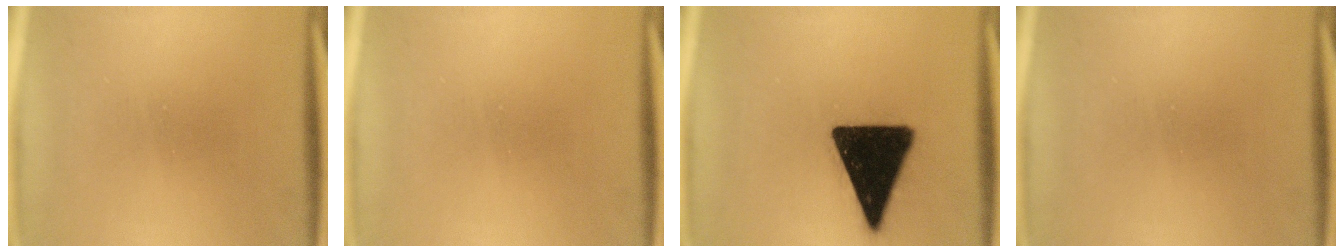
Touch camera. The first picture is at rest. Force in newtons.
{"total": 0.0}
{"total": 18.8}
{"total": 0.0}